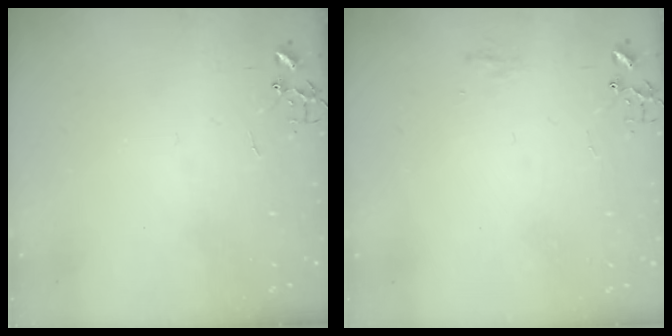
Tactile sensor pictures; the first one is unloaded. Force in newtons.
{"total": 6.0, "press": 5.9, "slide": 0.8}